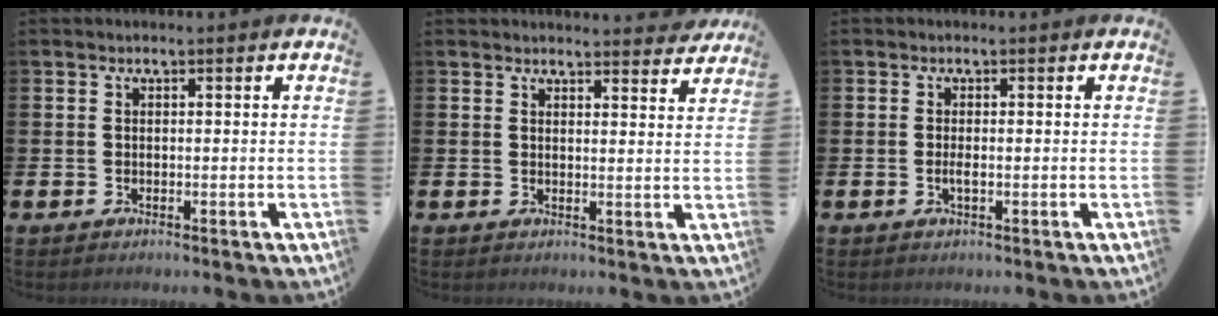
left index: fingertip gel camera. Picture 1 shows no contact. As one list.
[{"total": 3.1, "force": [3.1, 0.0, -0.1], "torque": [0.012, -0.026, 0.053]}, {"total": 1.1, "force": [-0.2, 0.3, 1.0], "torque": [-0.026, 0.002, -0.002]}]